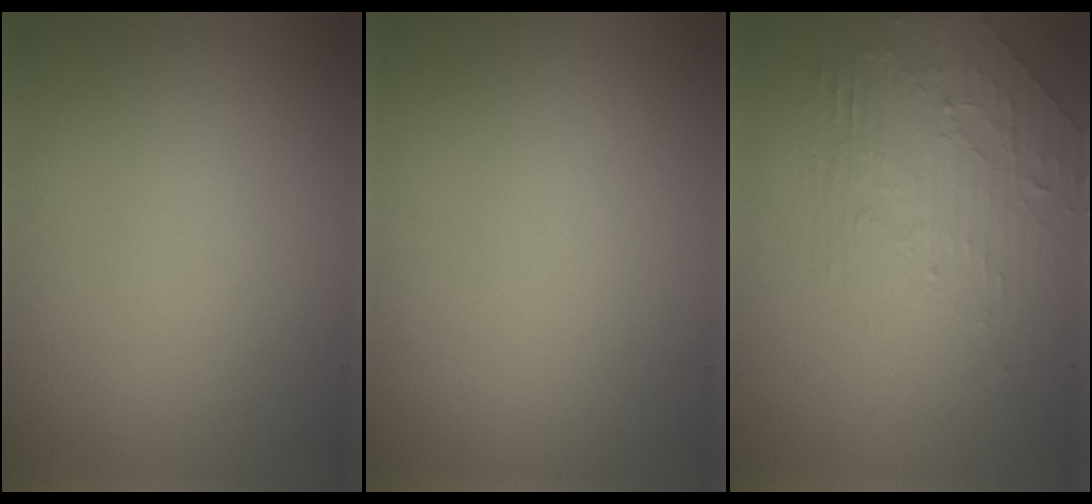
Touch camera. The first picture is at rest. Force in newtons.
{"total": 0.0}
{"total": 2.2, "press": 1.5, "slide": 1.7}